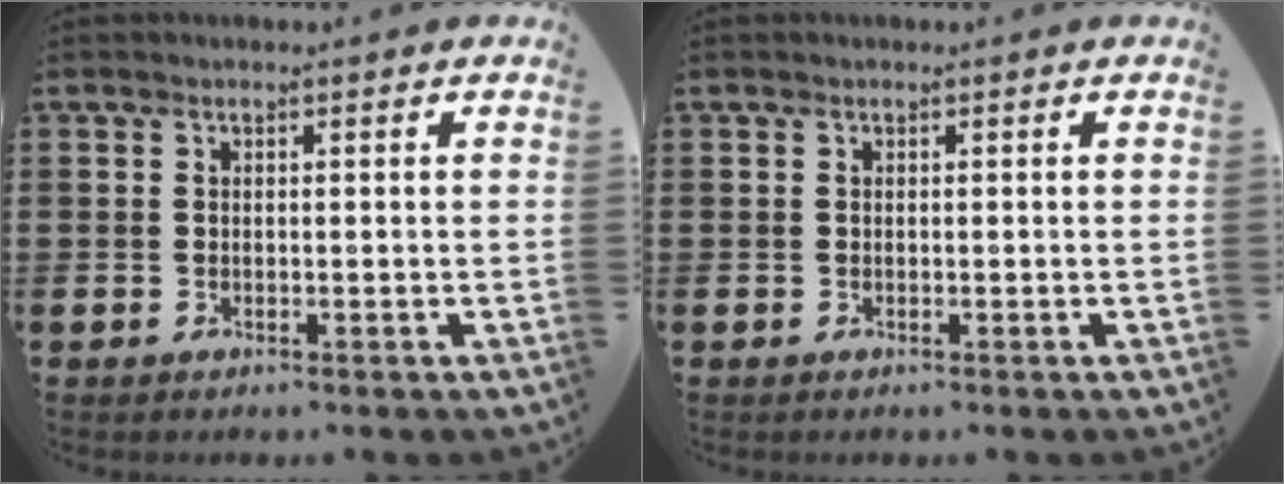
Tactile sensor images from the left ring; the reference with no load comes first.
{"total": 0.0}